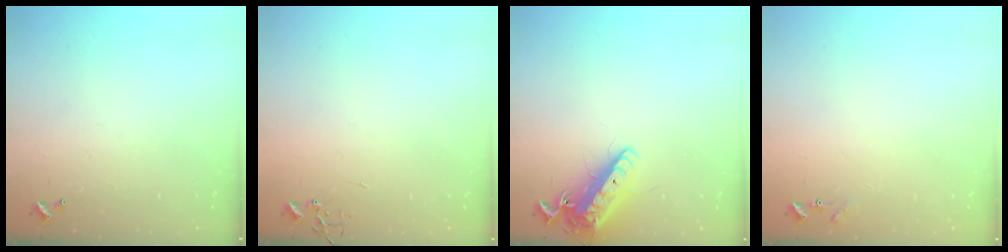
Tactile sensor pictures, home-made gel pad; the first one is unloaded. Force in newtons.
{"total": 0.0}
{"total": 14.1, "press": 13.9, "slide": 2.4}
{"total": 6.9, "press": 6.8, "slide": 0.6}